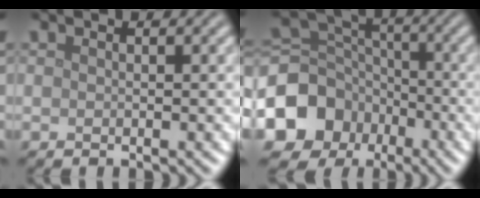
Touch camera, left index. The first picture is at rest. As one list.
[{"total": 9.8, "force": [-4.6, 8.0, 3.2], "torque": [-0.096, -0.002, -0.099]}]